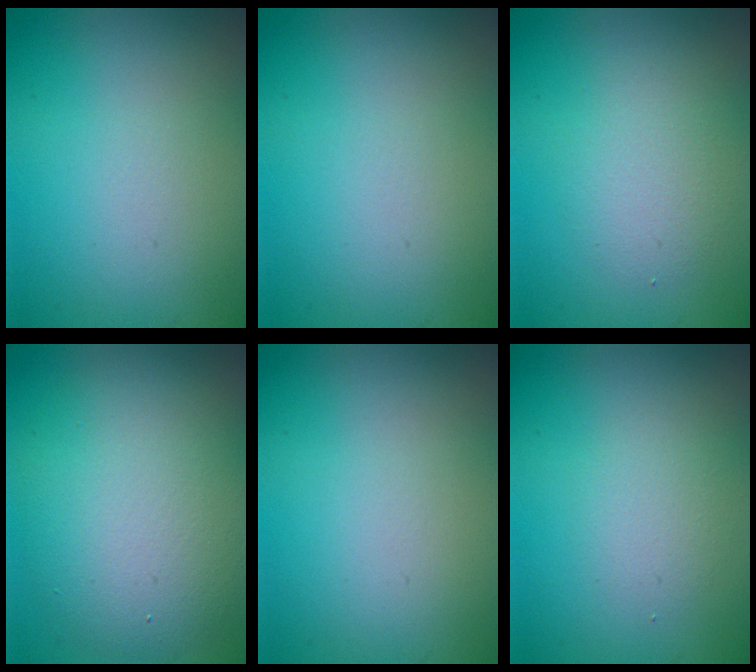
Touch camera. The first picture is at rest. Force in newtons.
{"total": 0.0}
{"total": 2.6, "press": 2.6, "slide": 0.1}
{"total": 8.8, "press": 8.8, "slide": 0.7}
{"total": 0.0}
{"total": 1.6, "press": 1.6, "slide": 0.2}